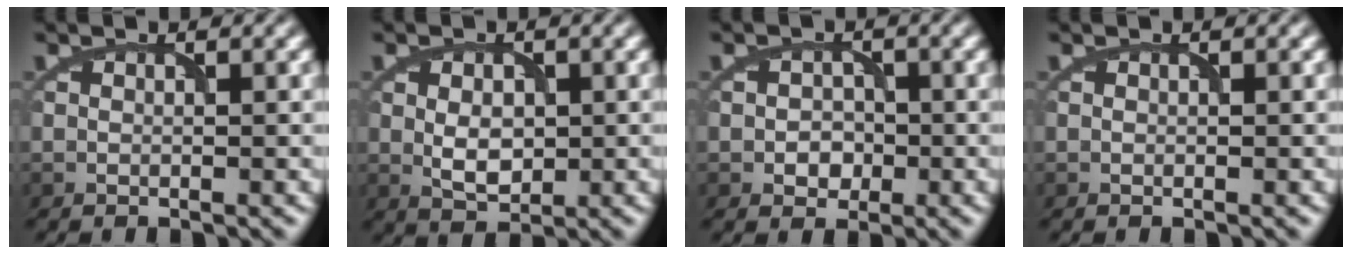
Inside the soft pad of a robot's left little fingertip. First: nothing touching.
{"total": 2.9, "force": [0.0, 1.9, 2.2], "torque": [-0.041, -0.002, 0.003]}
{"total": 2.0, "force": [-0.6, 1.7, 0.9], "torque": [-0.008, 0.000, -0.013]}
{"total": 0.0}